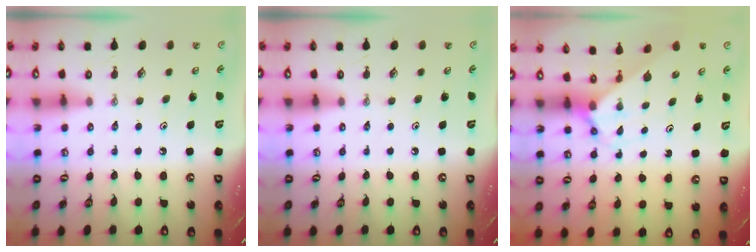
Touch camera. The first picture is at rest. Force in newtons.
{"total": 0.0}
{"total": 2.0, "press": 2.0, "slide": 0.2}